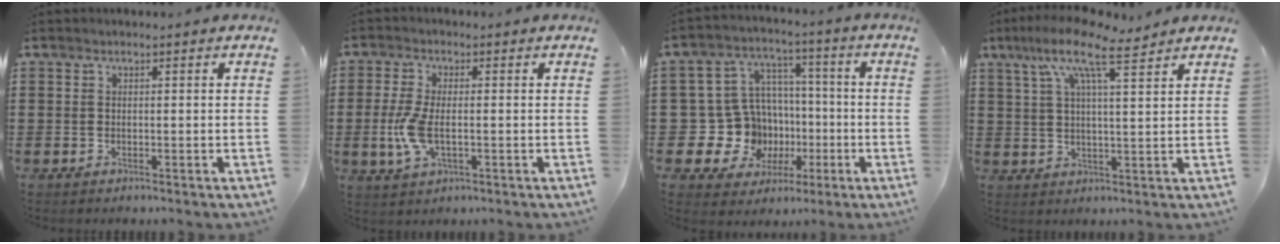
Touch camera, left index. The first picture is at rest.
{"total": 5.8, "force": [-0.9, 2.4, 5.2], "torque": [-0.131, -0.011, -0.024]}
{"total": 12.6, "force": [-2.3, 11.6, 4.3], "torque": [-0.136, 0.000, -0.021]}
{"total": 10.2, "force": [7.0, 2.3, 7.1], "torque": [-0.152, -0.012, 0.124]}